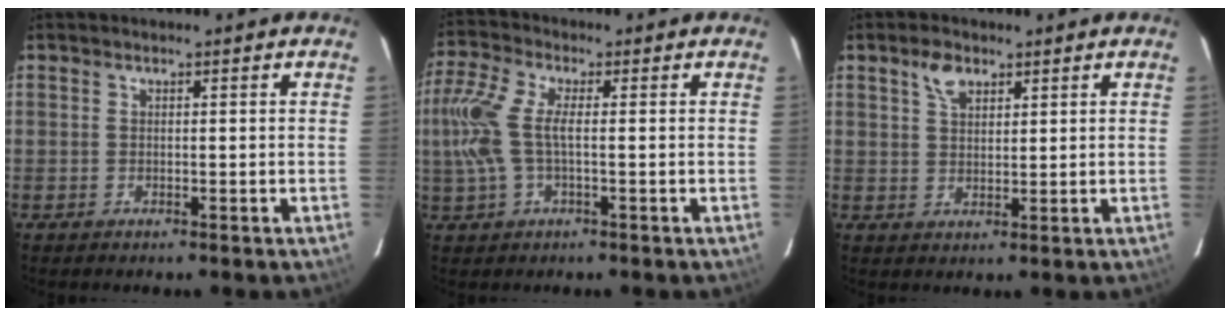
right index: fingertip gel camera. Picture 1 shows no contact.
{"total": 10.3, "force": [-0.4, 4.1, 9.5], "torque": [-0.207, 0.009, -0.009]}
{"total": 4.0, "force": [2.4, 2.3, 2.3], "torque": [-0.038, 0.011, 0.044]}